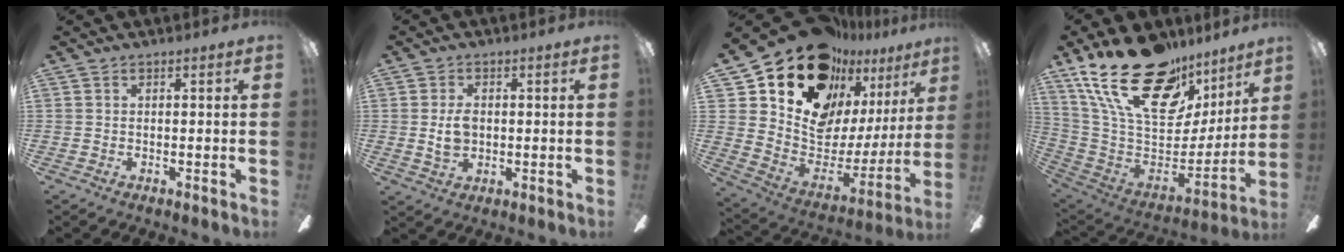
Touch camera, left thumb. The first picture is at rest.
{"total": 5.2, "force": [0.2, 3.5, 3.8], "torque": [-0.077, 0.001, -0.001]}
{"total": 18.7, "force": [14.6, 10.2, 5.8], "torque": [-0.112, -0.117, 0.277]}
{"total": 27.8, "force": [17.5, 13.9, 16.6], "torque": [-0.291, -0.109, 0.320]}